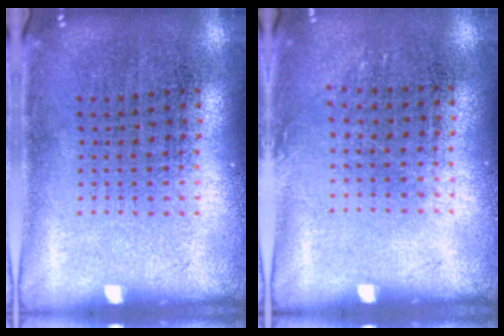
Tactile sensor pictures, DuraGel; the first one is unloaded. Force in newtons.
{"total": 0.9, "press": 0.6, "slide": 0.6}